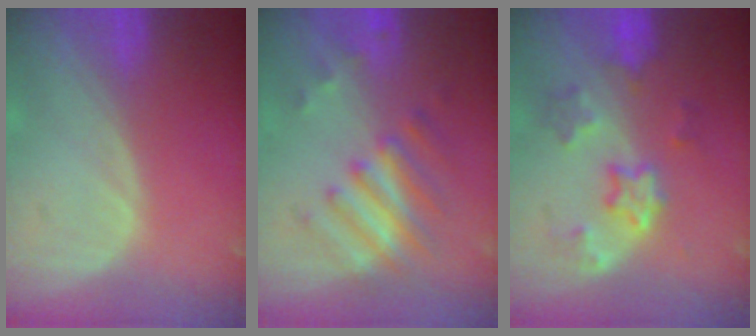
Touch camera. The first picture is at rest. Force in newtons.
{"total": 7.9, "press": 6.9, "slide": 3.9}
{"total": 6.1, "press": 6.0, "slide": 1.1}